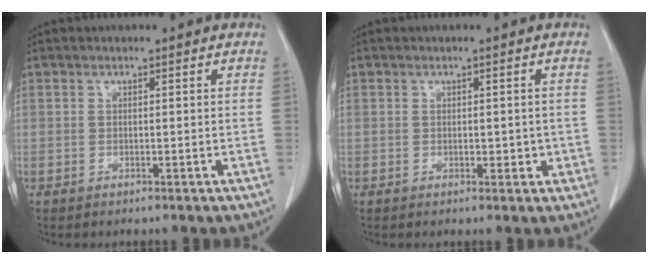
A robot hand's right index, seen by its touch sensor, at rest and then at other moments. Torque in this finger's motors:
{"motor_torque": [0.02, 0.20, 0.09, 0.05]}